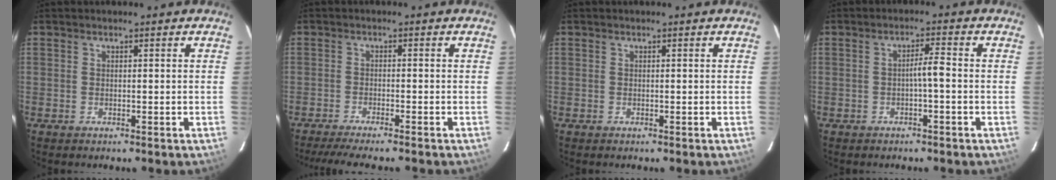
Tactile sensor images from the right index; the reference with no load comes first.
{"total": 9.6, "force": [-8.3, 0.4, 4.8], "torque": [-0.061, -0.016, -0.125]}
{"total": 0.0}
{"total": 2.6, "force": [-0.6, 0.1, 2.5], "torque": [-0.037, 0.004, -0.012]}